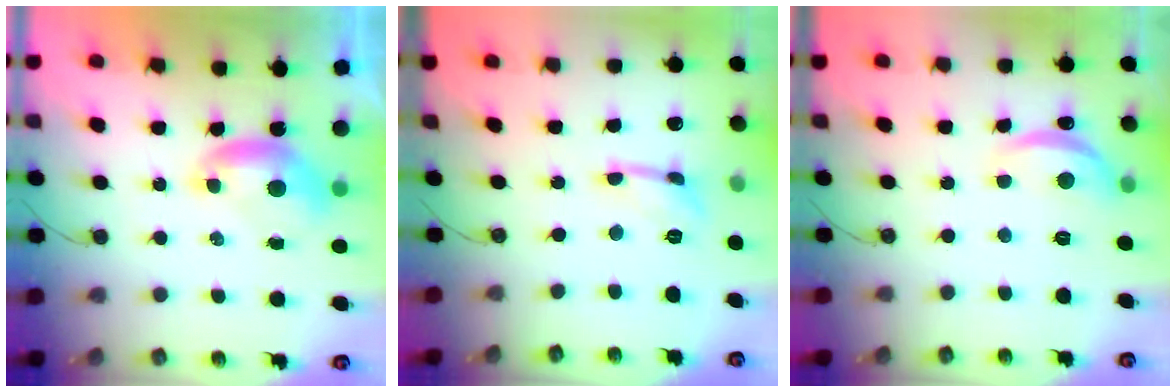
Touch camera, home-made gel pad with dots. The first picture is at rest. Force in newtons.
{"total": 1.2, "press": 1.1, "slide": 0.3}
{"total": 7.4, "press": 7.4, "slide": 0.6}